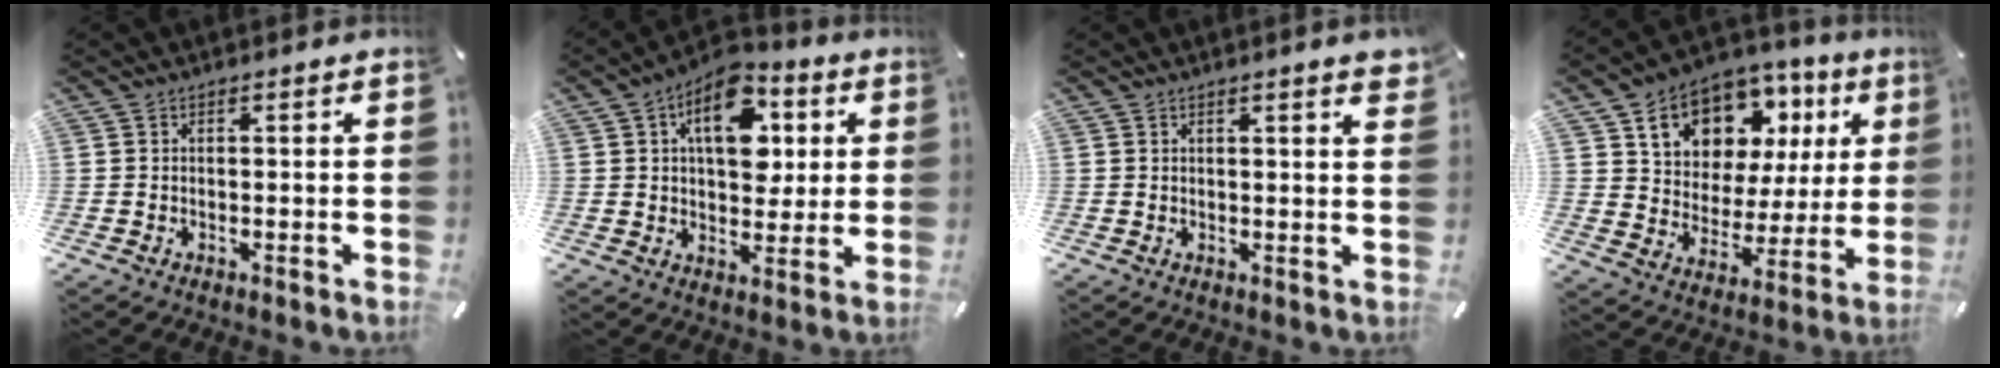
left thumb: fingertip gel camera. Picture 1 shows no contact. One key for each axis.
{"total": 14.4, "fx": 4.6, "fy": 9.1, "fz": 10.2, "tx": -0.131, "ty": -0.013, "tz": 0.076}
{"total": 2.8, "fx": 1.6, "fy": 0.2, "fz": 2.2, "tx": -0.045, "ty": 0.000, "tz": 0.027}
{"total": 13.4, "fx": 7.6, "fy": 9.9, "fz": 4.9, "tx": -0.092, "ty": -0.046, "tz": 0.140}